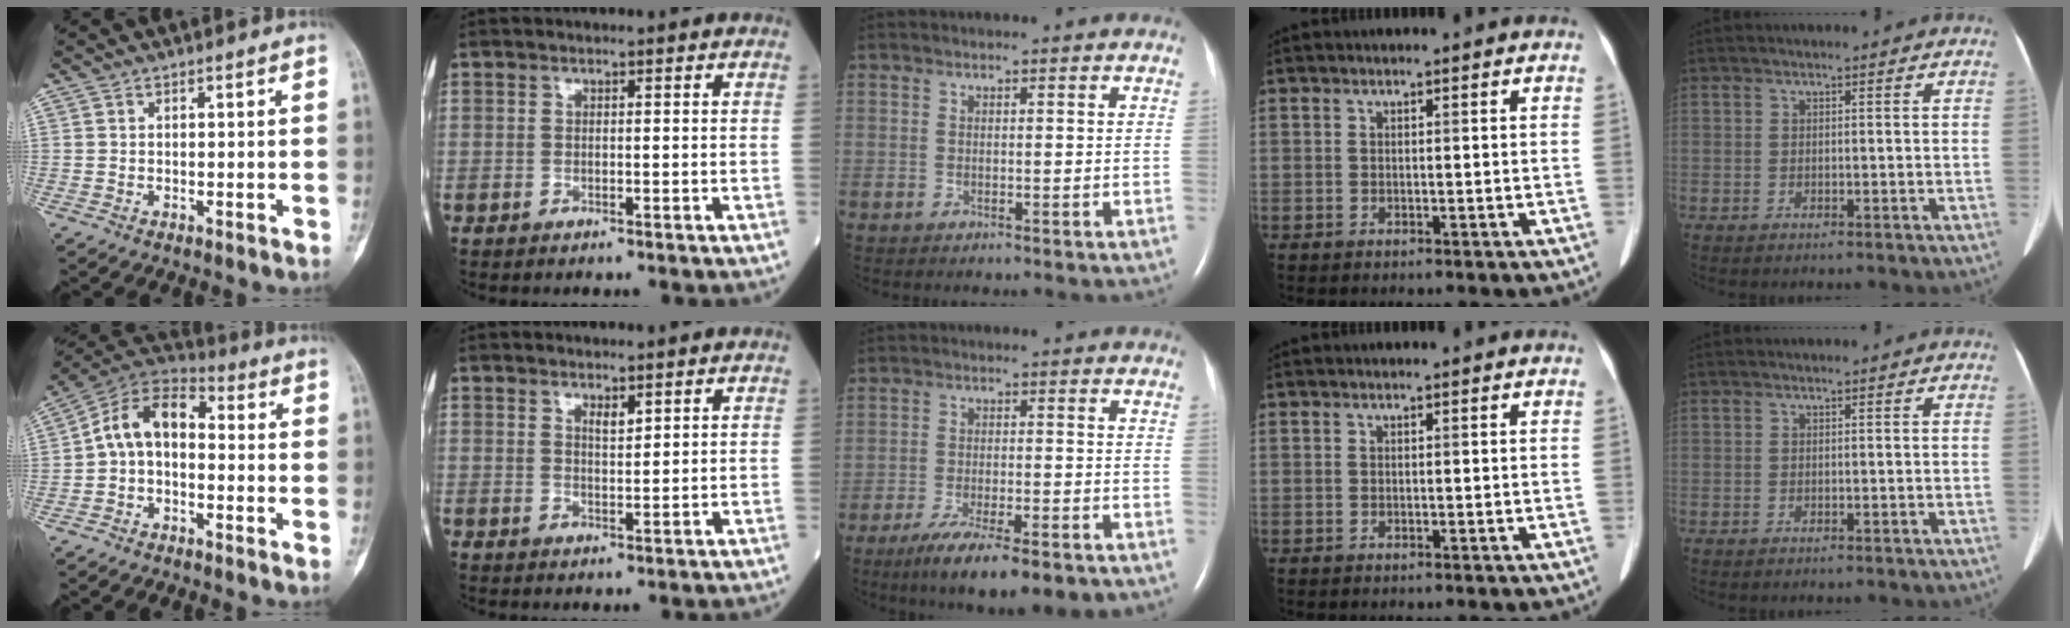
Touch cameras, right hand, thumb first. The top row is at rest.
{"thumb": {"total": 10.1, "force": [-0.6, 6.5, 7.7], "torque": [-0.123, 0.041, -0.030]}, "index": {"total": 1.8, "force": [1.2, 0.4, 1.2], "torque": [-0.022, -0.005, 0.024]}, "middle": {"total": 12.5, "force": [-8.8, 2.5, 8.6], "torque": [-0.128, -0.022, -0.131]}}